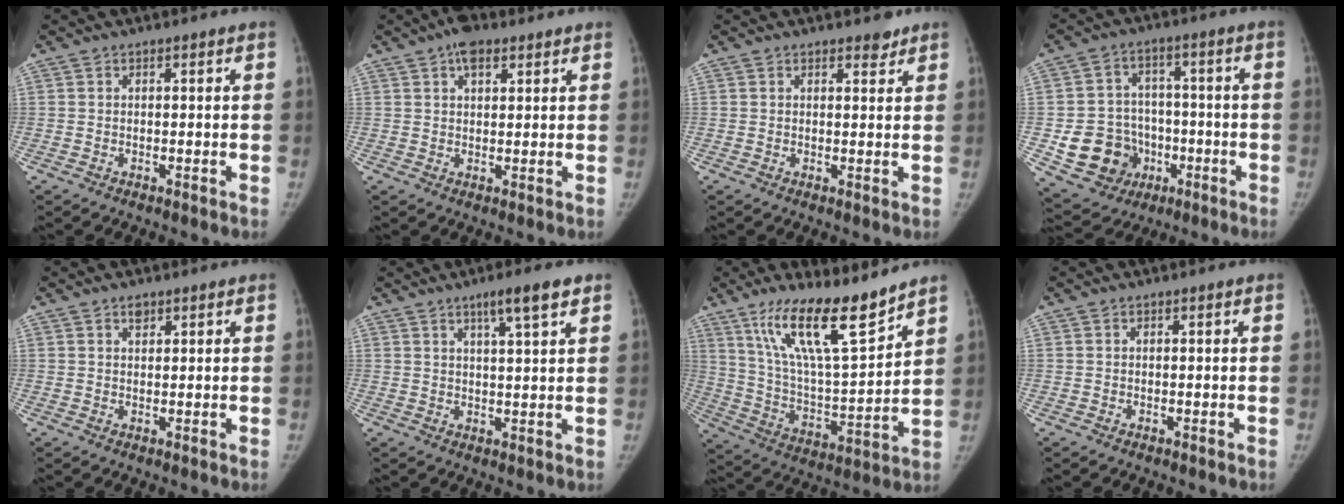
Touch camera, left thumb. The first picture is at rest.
{"total": 5.0, "force": [2.9, 2.6, 3.1], "torque": [-0.036, -0.004, 0.042]}
{"total": 1.9, "force": [1.5, 0.9, 0.6], "torque": [0.005, -0.011, 0.018]}
{"total": 13.3, "force": [-3.5, 11.8, 5.0], "torque": [-0.062, 0.026, -0.043]}
{"total": 1.6, "force": [1.1, 0.9, 0.8], "torque": [-0.005, -0.005, 0.016]}
{"total": 6.1, "force": [3.7, 0.5, 4.8], "torque": [-0.076, -0.016, 0.061]}
{"total": 17.9, "force": [12.6, 3.8, 12.0], "torque": [-0.186, -0.074, 0.235]}
{"total": 0.0}